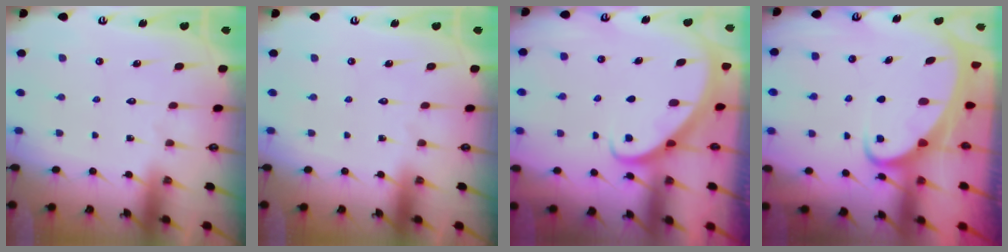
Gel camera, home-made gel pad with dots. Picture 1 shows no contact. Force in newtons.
{"total": 0.0}
{"total": 2.7, "press": 2.7, "slide": 0.2}
{"total": 3.6, "press": 3.6, "slide": 0.4}